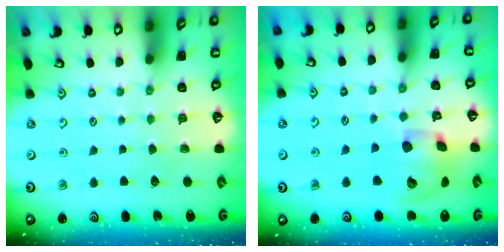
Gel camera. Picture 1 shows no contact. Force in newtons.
{"total": 15.0, "press": 14.8, "slide": 2.3}